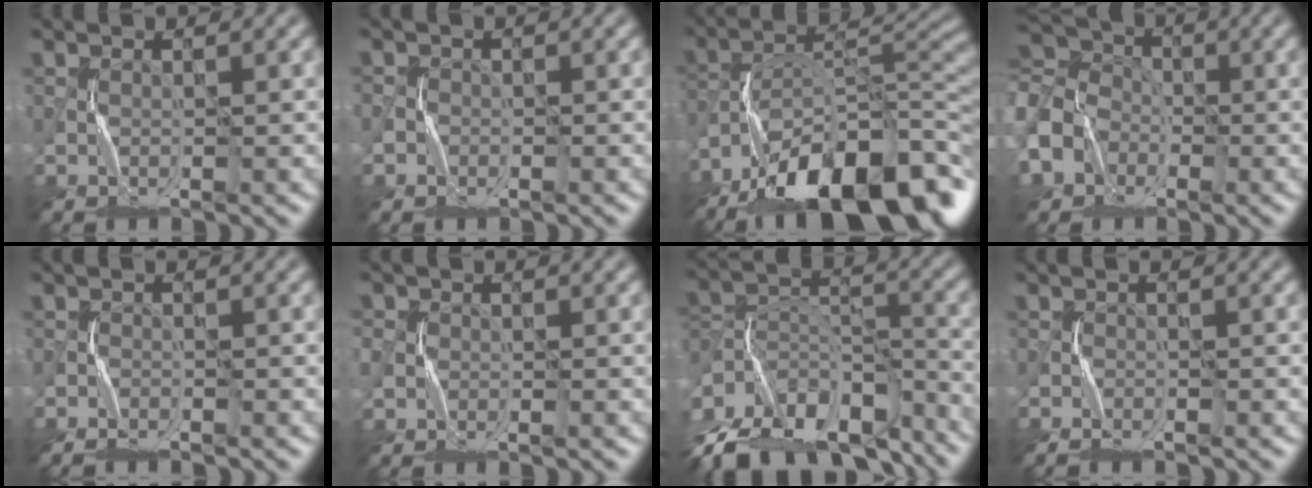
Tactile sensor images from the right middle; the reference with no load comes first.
{"total": 0.9, "force": [-0.4, 0.8, -0.3], "torque": [0.014, 0.002, -0.010]}
{"total": 16.2, "force": [-11.0, 5.8, 10.4], "torque": [-0.197, 0.018, -0.188]}
{"total": 7.5, "force": [-2.0, 6.4, 3.3], "torque": [-0.079, 0.006, -0.056]}
{"total": 2.1, "force": [-2.0, 0.2, 0.6], "torque": [-0.021, -0.011, -0.042]}
{"total": 1.6, "force": [-0.4, 1.5, 0.4], "torque": [0.006, -0.001, -0.006]}
{"total": 16.4, "force": [-11.3, 8.9, 7.8], "torque": [-0.163, -0.005, -0.166]}
{"total": 1.8, "force": [-1.8, 0.1, 0.5], "torque": [-0.019, -0.005, -0.037]}